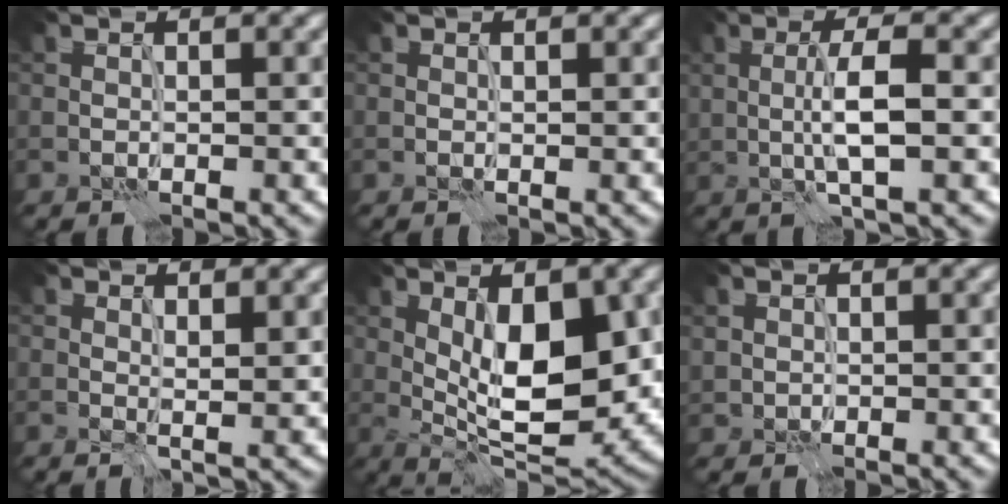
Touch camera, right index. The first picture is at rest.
{"total": 0.0}
{"total": 3.8, "force": [-0.2, 0.7, 3.7], "torque": [-0.069, 0.004, -0.003]}
{"total": 1.6, "force": [0.9, 0.4, 1.3], "torque": [-0.020, -0.005, 0.017]}
{"total": 10.0, "force": [0.8, 3.9, 9.1], "torque": [-0.132, 0.000, 0.014]}
{"total": 0.8, "force": [0.5, 0.6, 0.0], "torque": [-0.001, -0.002, 0.014]}